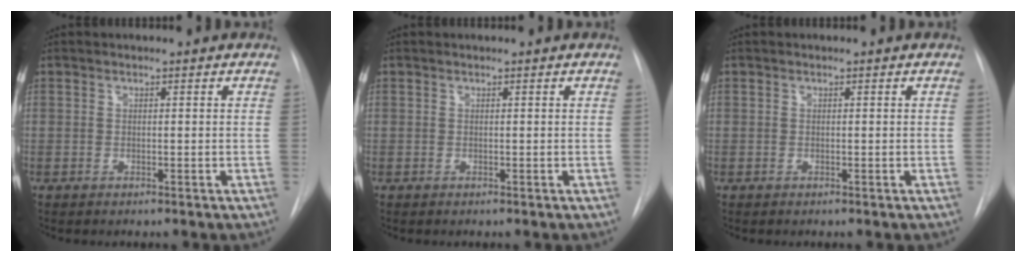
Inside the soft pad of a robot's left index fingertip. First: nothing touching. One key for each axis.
{"total": 0.0}
{"total": 0.0}